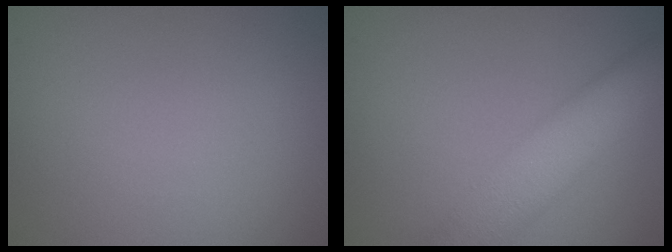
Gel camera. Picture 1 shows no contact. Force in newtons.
{"total": 6.4, "press": 6.4, "slide": 0.4}